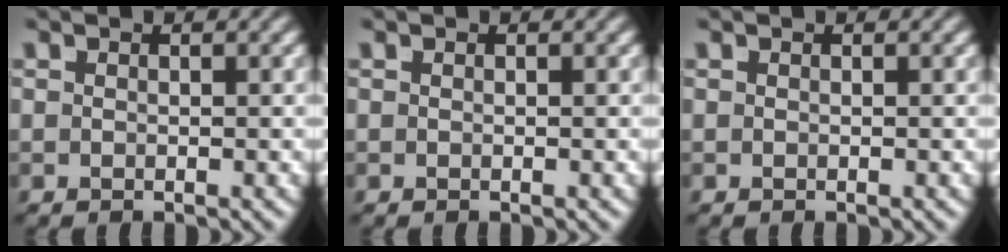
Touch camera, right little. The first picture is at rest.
{"total": 0.0}
{"total": 0.0}